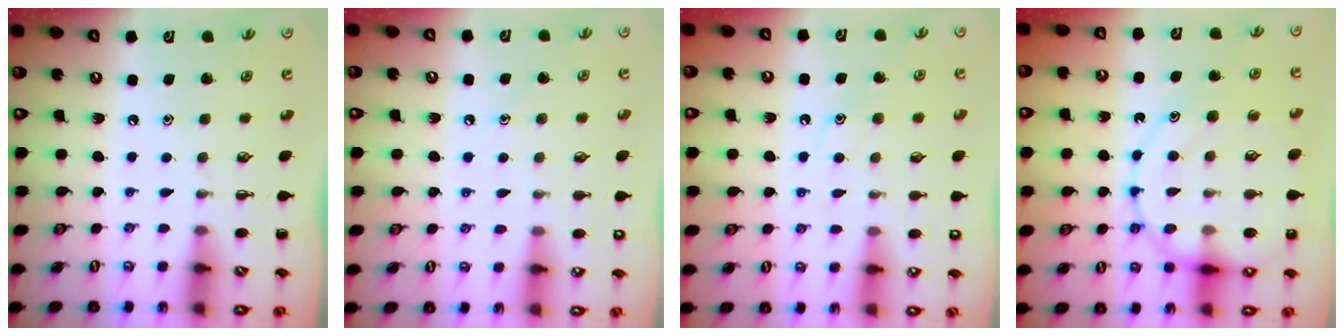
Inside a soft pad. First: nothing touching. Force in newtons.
{"total": 7.9, "press": 7.6, "slide": 2.2}
{"total": 9.3, "press": 9.2, "slide": 1.5}
{"total": 17.1, "press": 17.0, "slide": 2.3}